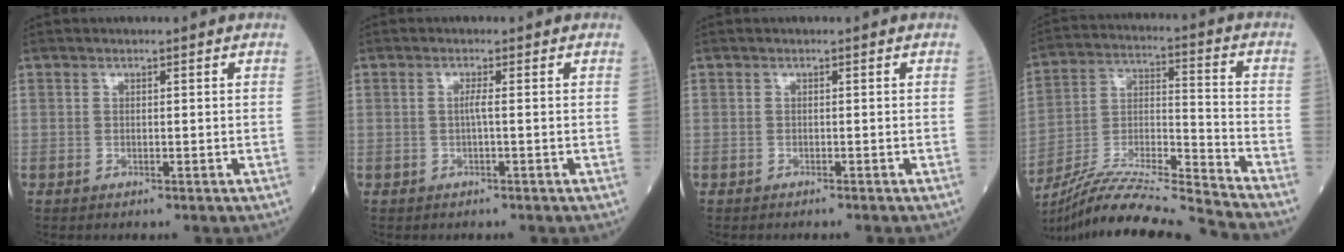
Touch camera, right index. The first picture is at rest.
{"total": 1.1, "force": [-0.1, -0.2, 1.1], "torque": [-0.024, 0.001, -0.002]}
{"total": 1.1, "force": [-0.9, -0.1, 0.5], "torque": [-0.009, 0.001, -0.009]}
{"total": 19.5, "force": [-18.2, -2.0, 6.8], "torque": [-0.133, -0.010, -0.318]}